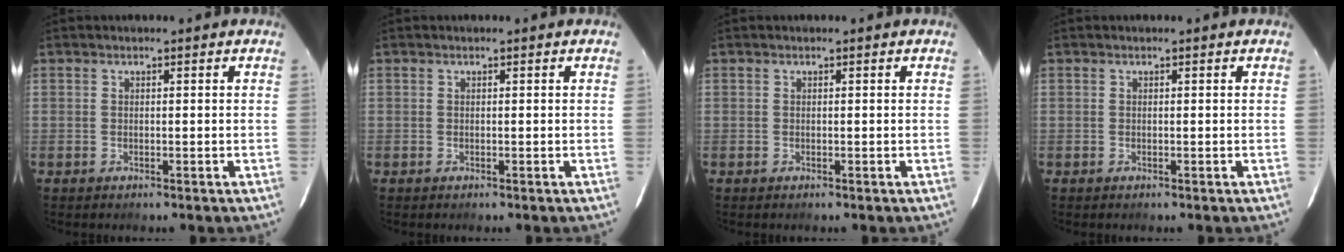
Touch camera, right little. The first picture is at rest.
{"total": 0.0}
{"total": 0.0}
{"total": 0.0}